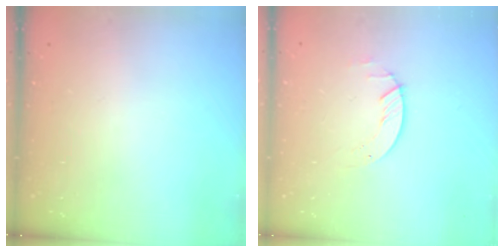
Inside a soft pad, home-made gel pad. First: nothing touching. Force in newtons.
{"total": 2.0, "press": 2.0, "slide": 0.2}